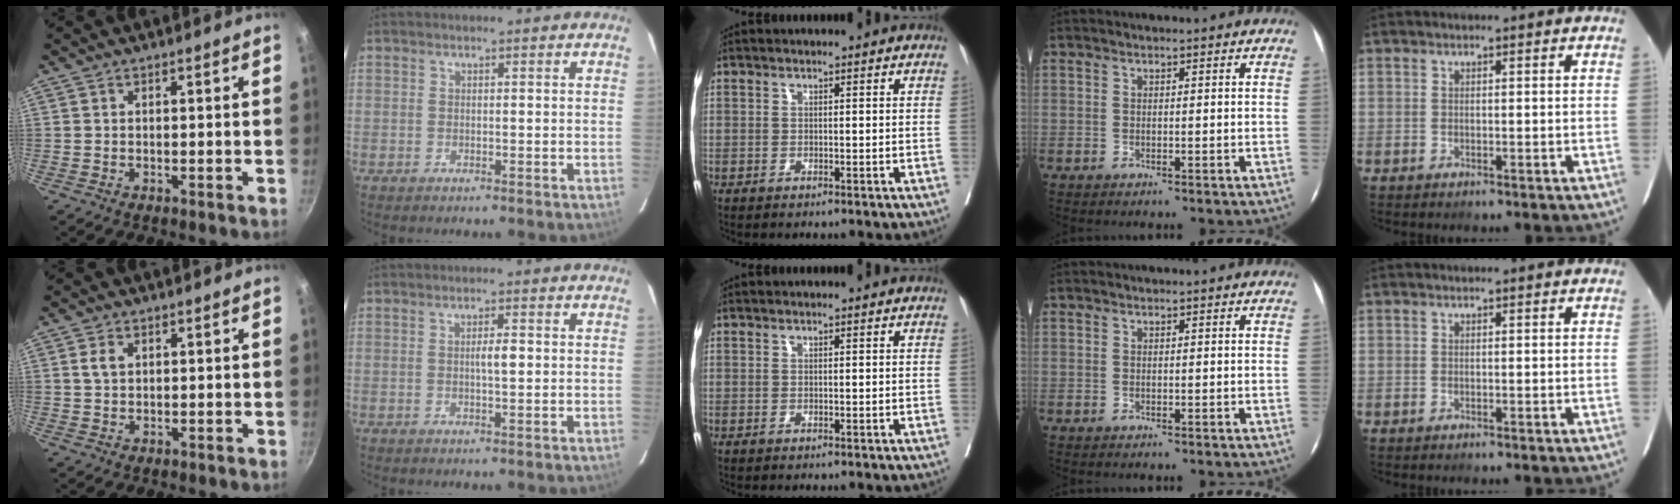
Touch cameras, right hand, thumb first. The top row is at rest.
{"thumb": {"total": 2.5, "force": [0.8, 1.6, 1.6], "torque": [-0.031, 0.002, 0.017]}, "index": {"total": 2.2, "force": [0.0, 0.3, 2.2], "torque": [-0.039, 0.002, 0.000]}}